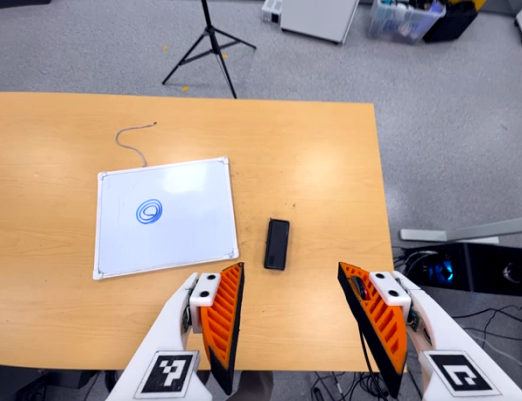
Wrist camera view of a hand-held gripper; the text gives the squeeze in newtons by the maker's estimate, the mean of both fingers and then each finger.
{"total": 0.0}